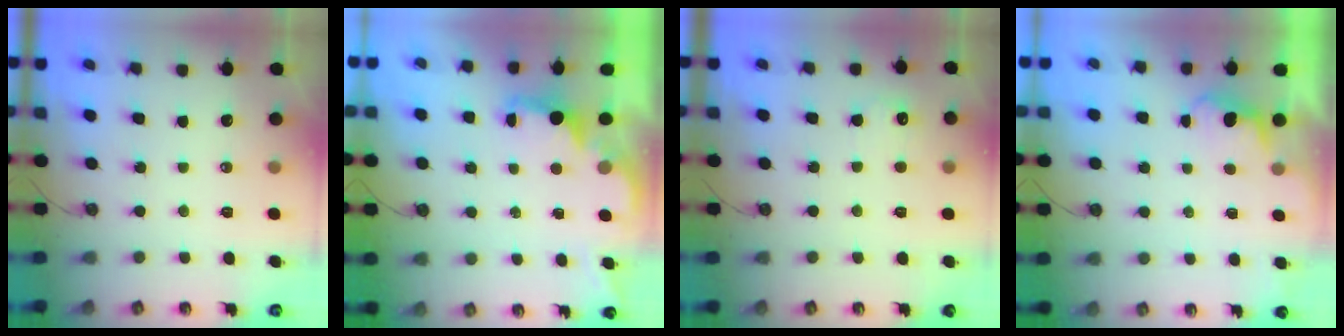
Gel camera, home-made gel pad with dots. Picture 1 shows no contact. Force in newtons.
{"total": 2.2, "press": 2.1, "slide": 0.8}
{"total": 4.4, "press": 4.2, "slide": 1.1}
{"total": 1.2, "press": 0.9, "slide": 0.7}